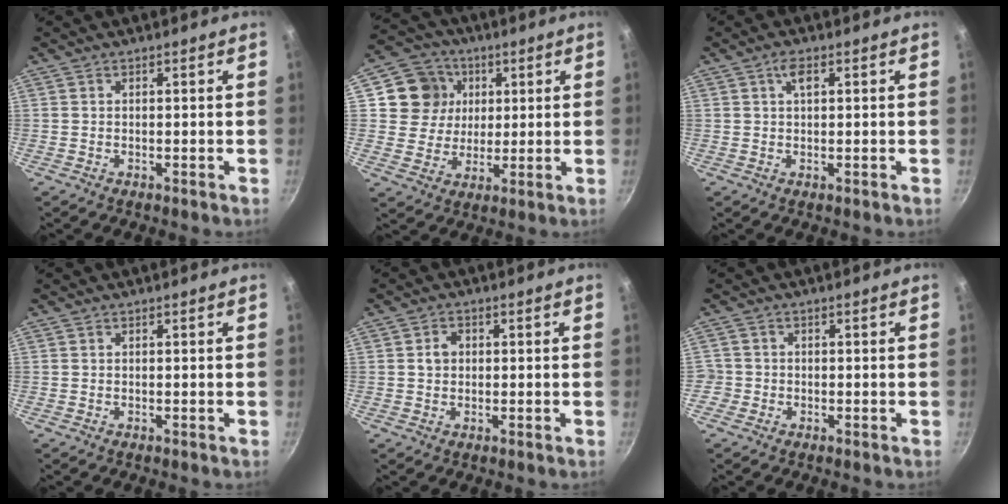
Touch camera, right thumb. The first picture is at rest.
{"total": 10.6, "force": [3.2, 9.7, 3.2], "torque": [-0.022, 0.000, 0.051]}
{"total": 2.5, "force": [0.9, 1.1, 2.1], "torque": [-0.036, 0.003, 0.014]}
{"total": 0.0}
{"total": 2.7, "force": [0.3, 2.2, 1.5], "torque": [-0.016, 0.004, 0.004]}
{"total": 2.0, "force": [-0.8, 1.9, 0.2], "torque": [0.006, 0.013, -0.013]}